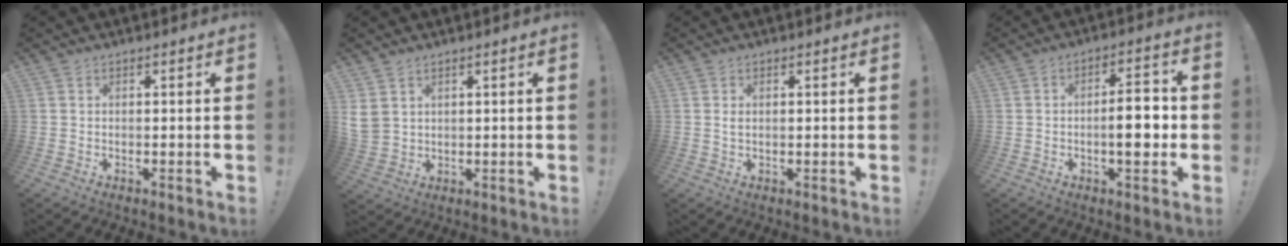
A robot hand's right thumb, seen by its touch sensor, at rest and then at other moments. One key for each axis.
{"total": 5.3, "fx": 2.6, "fy": 3.9, "fz": 2.5, "tx": -0.062, "ty": -0.010, "tz": 0.054}
{"total": 1.1, "fx": 0.5, "fy": 0.5, "fz": 0.8, "tx": -0.009, "ty": 0.000, "tz": 0.006}
{"total": 9.7, "fx": -1.4, "fy": 3.3, "fz": 9.1, "tx": -0.118, "ty": 0.005, "tz": -0.028}